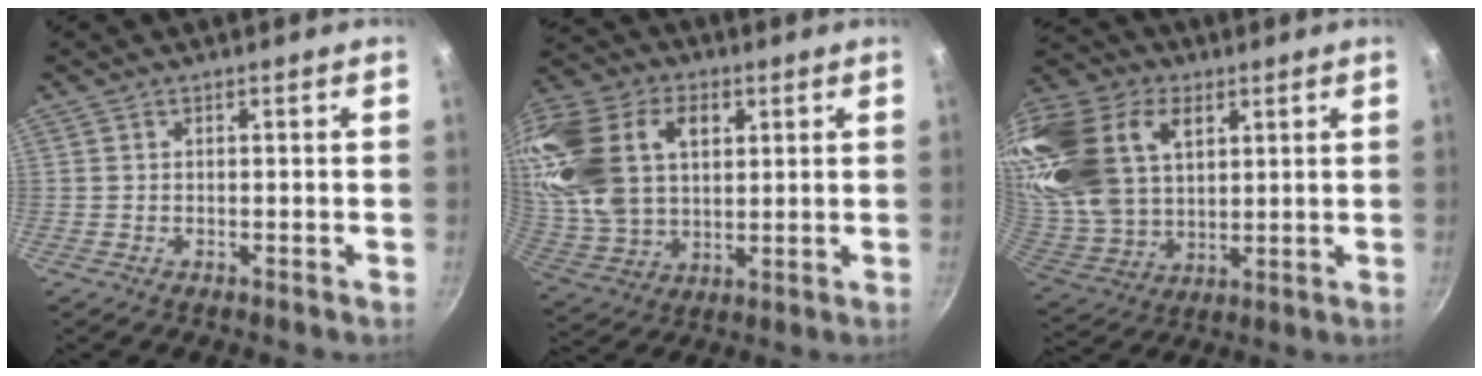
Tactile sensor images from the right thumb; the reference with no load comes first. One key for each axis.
{"total": 25.0, "fx": 7.6, "fy": 17.0, "fz": 16.7, "tx": -0.350, "ty": 0.007, "tz": 0.142}
{"total": 27.8, "fx": 10.7, "fy": 18.6, "fz": 17.6, "tx": -0.386, "ty": 0.007, "tz": 0.206}